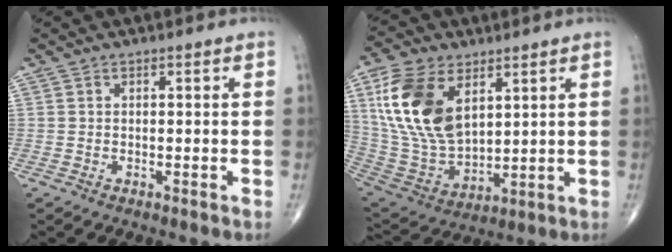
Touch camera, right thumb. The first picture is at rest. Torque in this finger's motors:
{"motor_torque": [-1.52, 2.02, 1.81, 0.96, 0.46]}